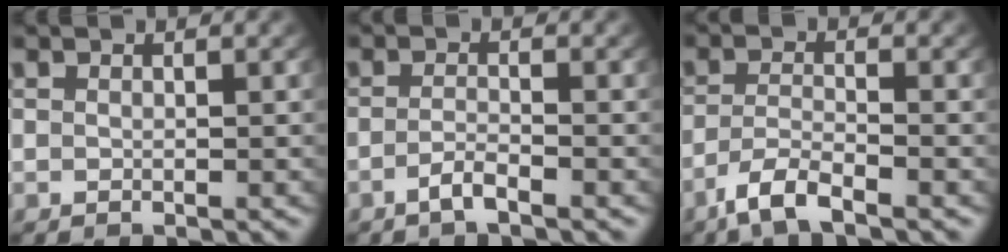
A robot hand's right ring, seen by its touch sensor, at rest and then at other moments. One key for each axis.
{"total": 1.9, "fx": -1.6, "fy": 0.0, "fz": 1.0, "tx": -0.028, "ty": -0.008, "tz": -0.028}
{"total": 3.3, "fx": -2.5, "fy": 0.8, "fz": 2.0, "tx": -0.050, "ty": -0.010, "tz": -0.040}